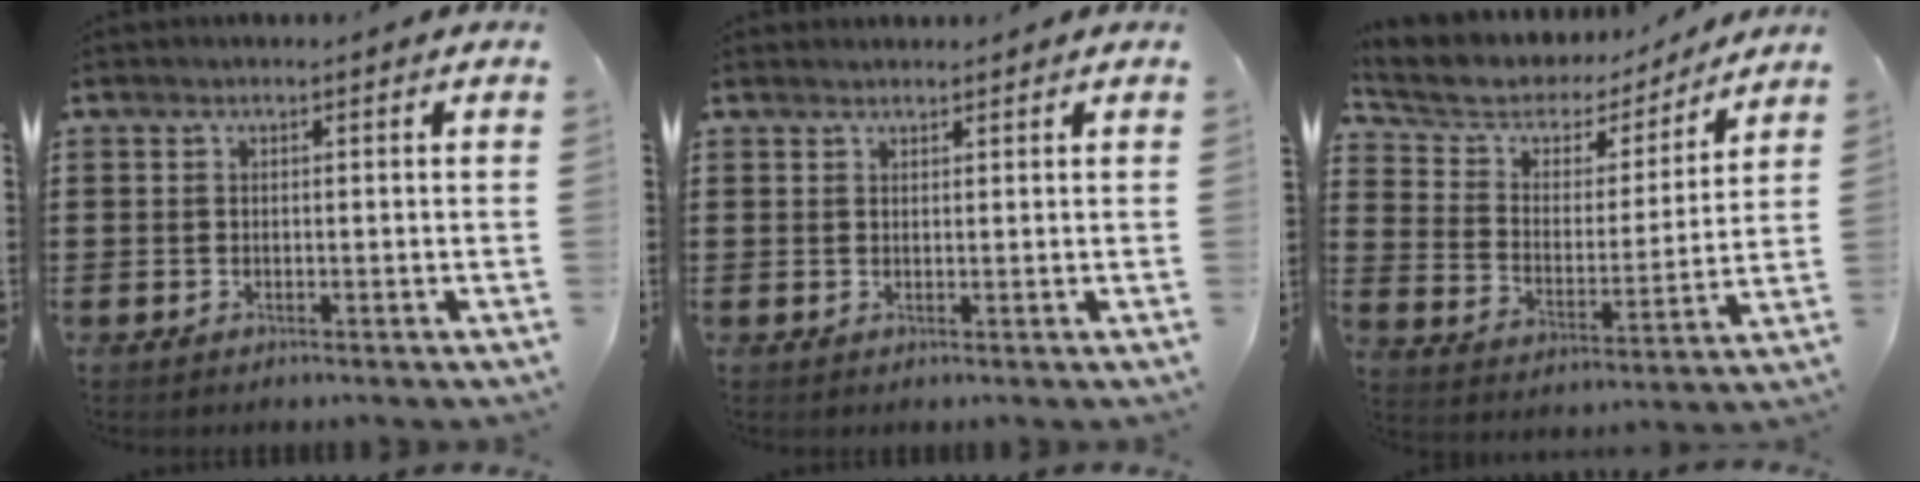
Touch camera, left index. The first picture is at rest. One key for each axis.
{"total": 1.0, "fx": 1.0, "fy": 0.2, "fz": 0.1, "tx": -0.004, "ty": 0.000, "tz": 0.020}
{"total": 5.6, "fx": 4.3, "fy": 3.4, "fz": 1.5, "tx": -0.062, "ty": -0.023, "tz": 0.069}